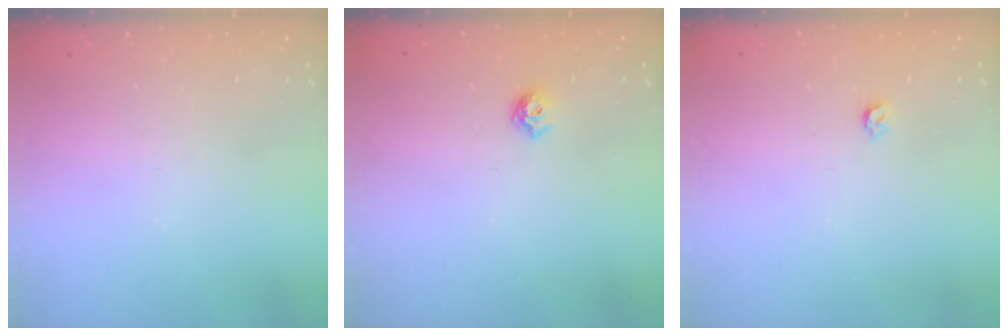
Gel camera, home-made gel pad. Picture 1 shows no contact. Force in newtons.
{"total": 5.9, "press": 5.8, "slide": 1.0}
{"total": 3.0, "press": 3.0, "slide": 0.5}